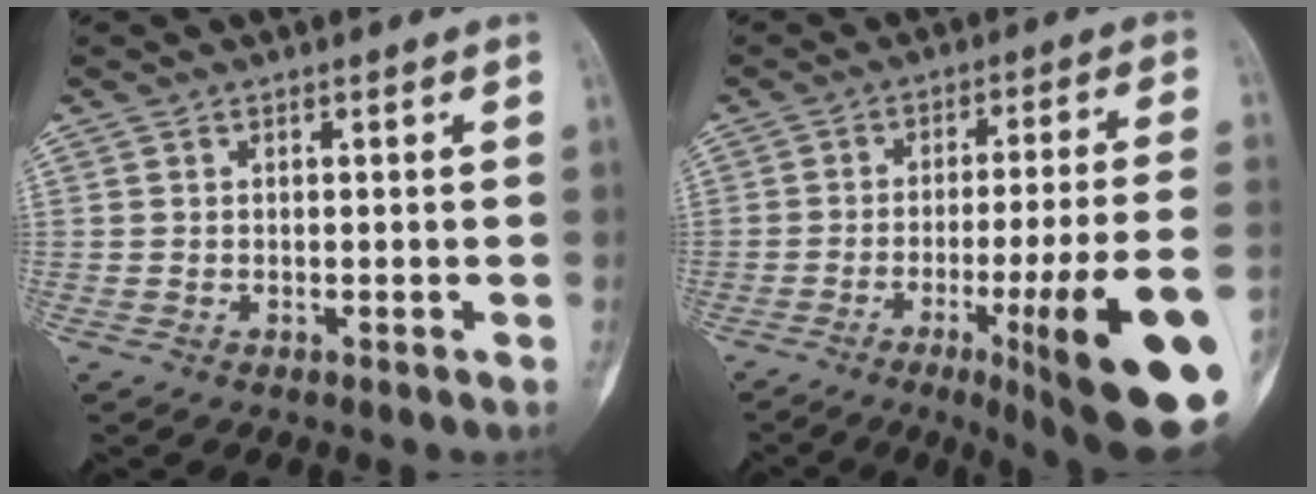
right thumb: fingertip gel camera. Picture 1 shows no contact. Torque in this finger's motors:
{"motor_torque": [3.37, 1.64, 1.98, -0.79, 0.46]}